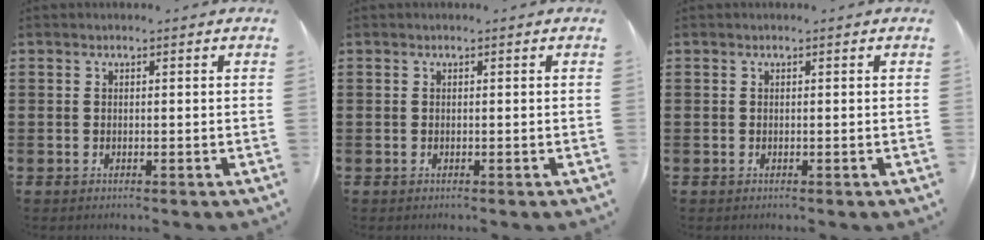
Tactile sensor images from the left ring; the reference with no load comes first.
{"total": 0.0}
{"total": 0.0}